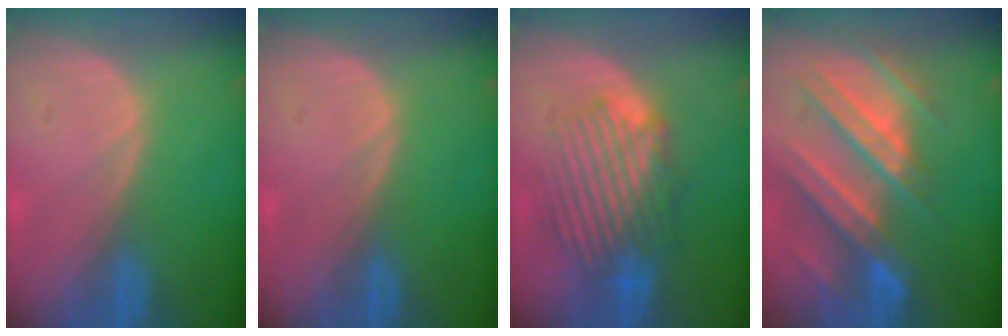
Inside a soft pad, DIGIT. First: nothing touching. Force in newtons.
{"total": 0.0}
{"total": 8.5, "press": 8.1, "slide": 2.6}
{"total": 11.2, "press": 9.9, "slide": 5.2}